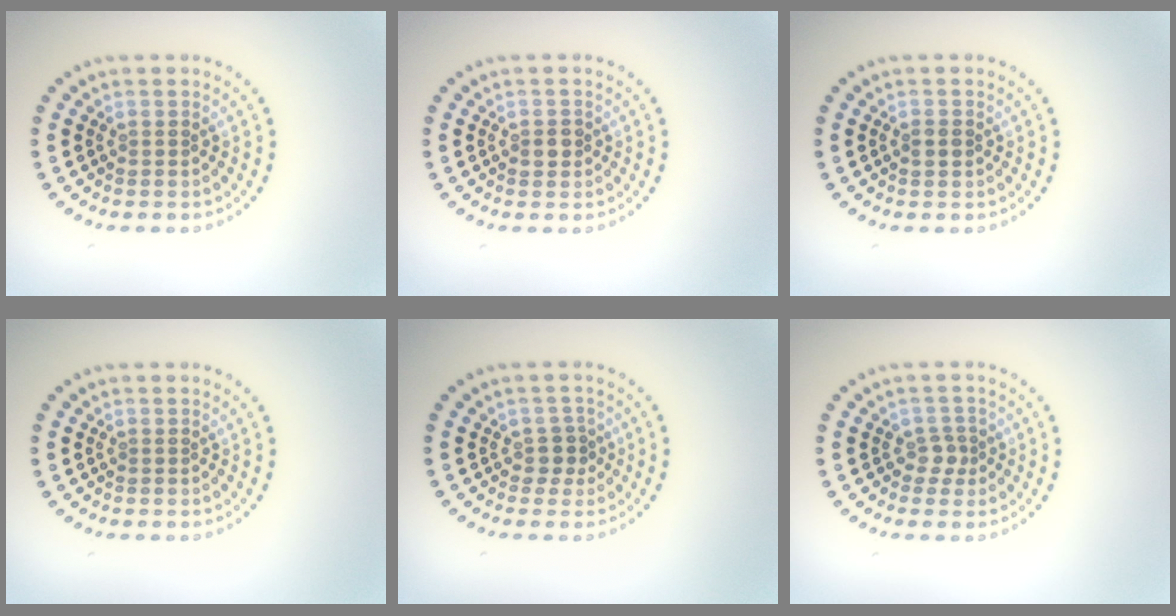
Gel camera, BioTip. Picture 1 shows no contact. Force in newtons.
{"total": 1.2, "press": 1.2, "slide": 0.3}
{"total": 1.3, "press": 1.2, "slide": 0.3}
{"total": 0.0}
{"total": 1.7, "press": 1.3, "slide": 1.0}
{"total": 1.6, "press": 1.3, "slide": 0.9}